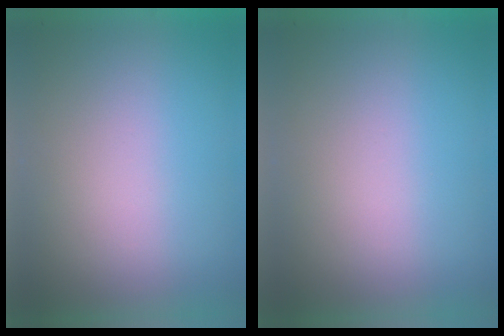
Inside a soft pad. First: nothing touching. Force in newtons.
{"total": 0.0}